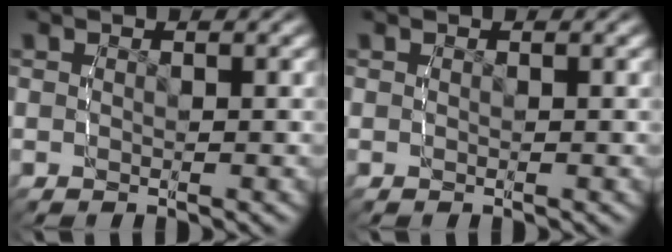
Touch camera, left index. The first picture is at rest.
{"total": 0.0}